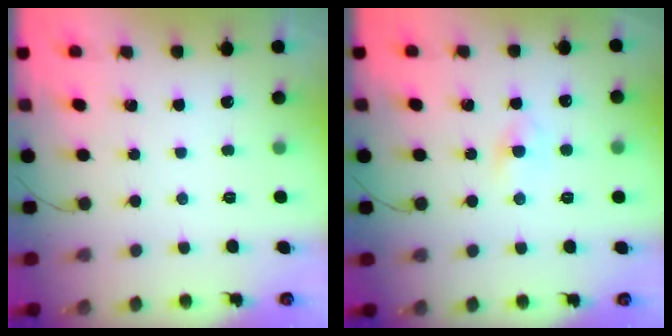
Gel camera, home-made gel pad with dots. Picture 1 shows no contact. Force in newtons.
{"total": 3.1, "press": 2.9, "slide": 0.9}